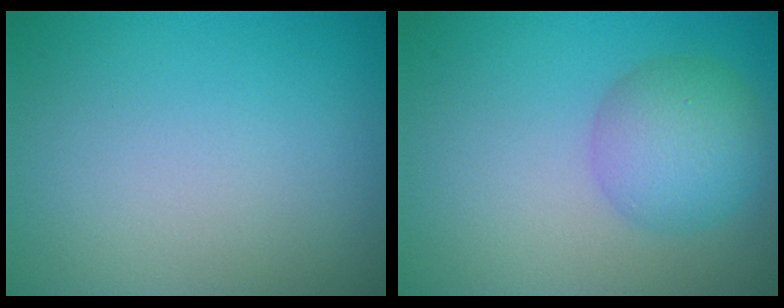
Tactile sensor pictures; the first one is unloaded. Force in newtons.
{"total": 4.2, "press": 4.2, "slide": 0.1}